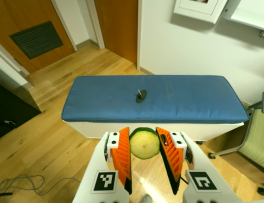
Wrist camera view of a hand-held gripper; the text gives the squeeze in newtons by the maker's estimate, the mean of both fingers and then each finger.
{"total": 8.8, "left": 8.6, "right": 9.0}